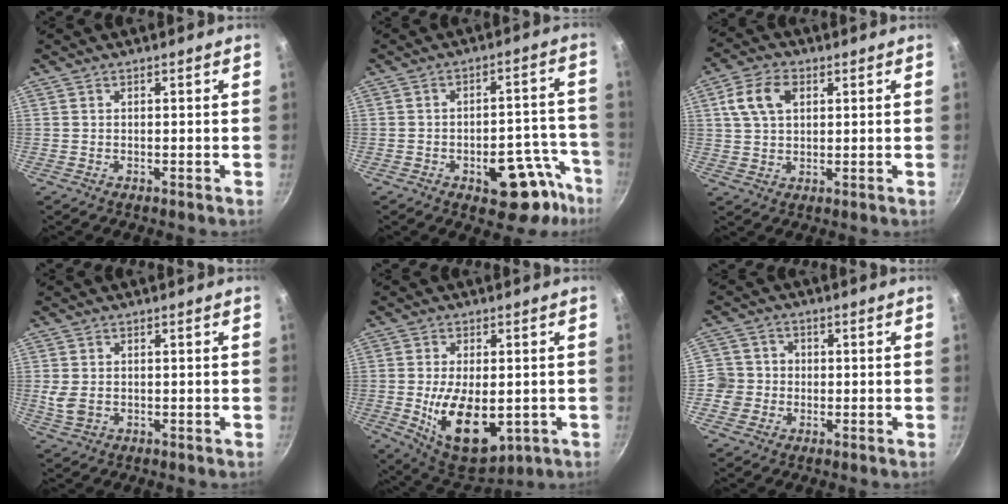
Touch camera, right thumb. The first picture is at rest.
{"total": 12.7, "force": [-6.9, 5.9, 8.8], "torque": [-0.078, 0.064, -0.083]}
{"total": 8.2, "force": [2.6, 5.3, 5.7], "torque": [-0.104, 0.008, 0.047]}
{"total": 3.5, "force": [-0.2, 2.6, 2.5], "torque": [-0.054, -0.002, 0.001]}
{"total": 14.5, "force": [-2.6, 7.7, 11.9], "torque": [-0.186, -0.014, -0.018]}
{"total": 5.9, "force": [-0.8, 5.8, 0.6], "torque": [0.020, 0.015, -0.021]}